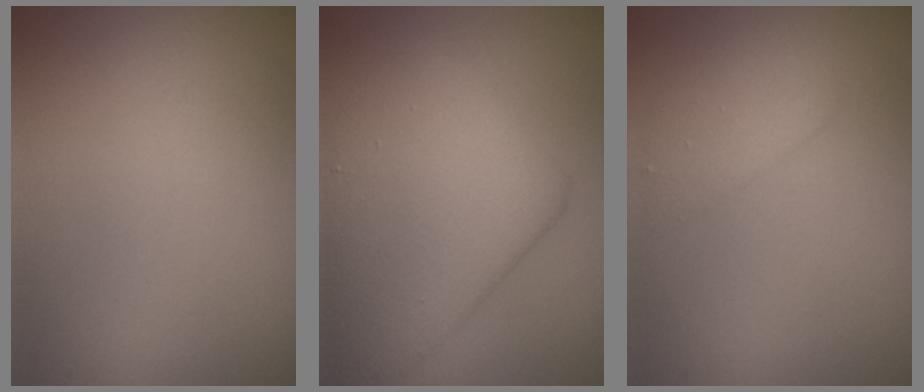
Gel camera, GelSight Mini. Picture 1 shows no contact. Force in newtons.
{"total": 8.7, "press": 8.7, "slide": 0.2}
{"total": 1.9, "press": 1.9, "slide": 0.1}